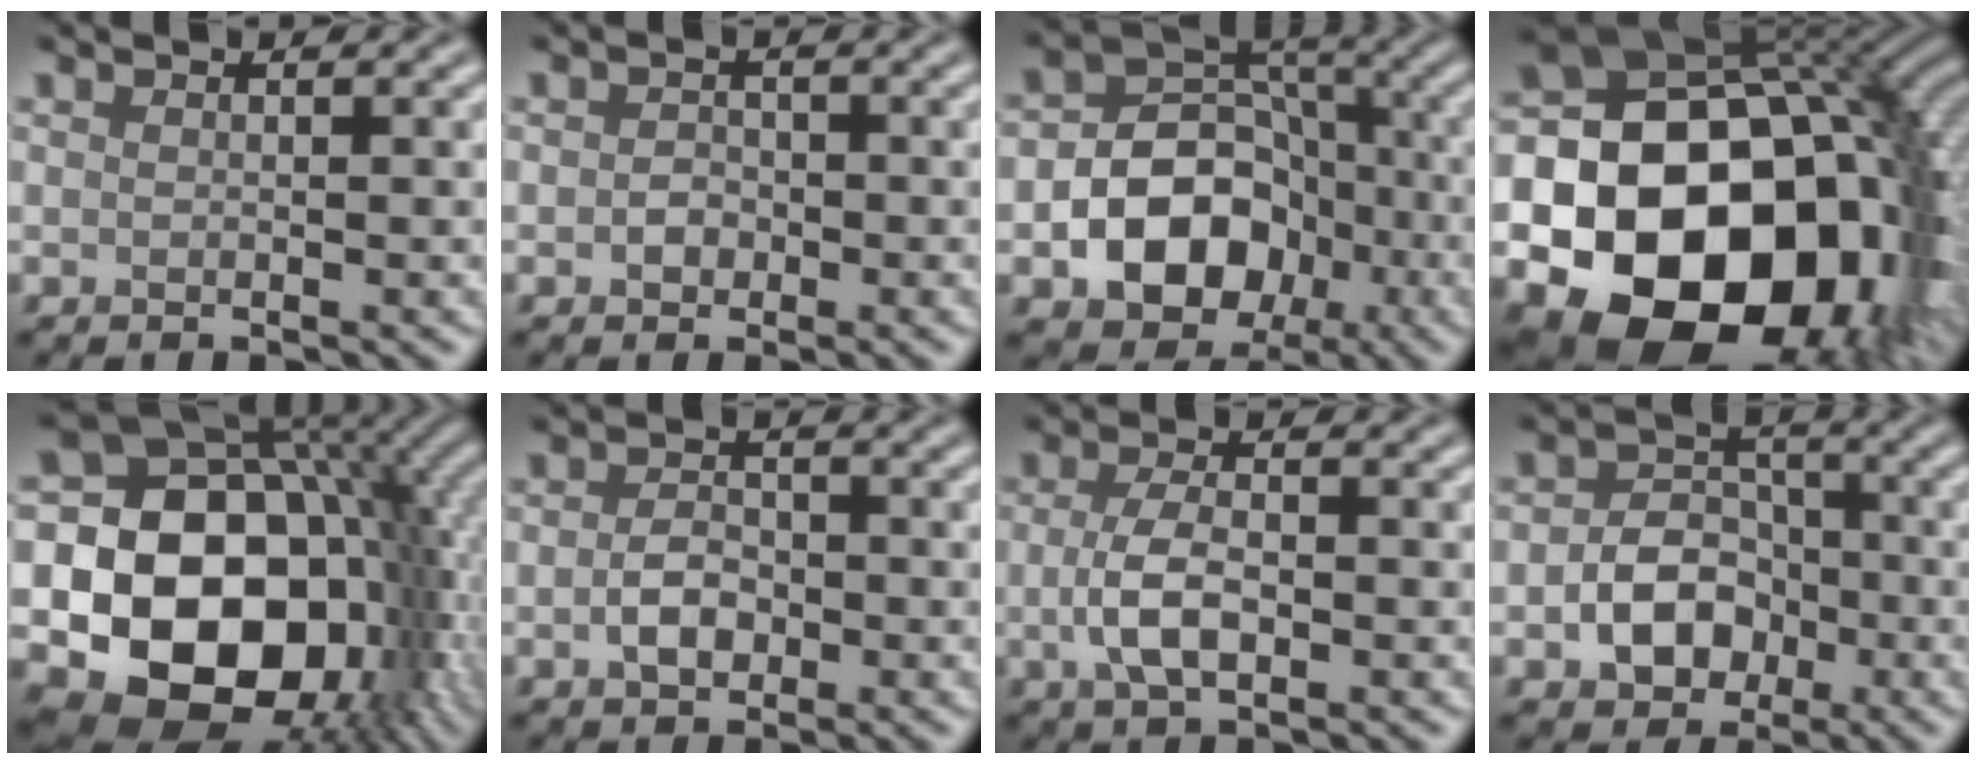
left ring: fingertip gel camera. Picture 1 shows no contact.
{"total": 1.3, "force": [-0.4, 1.1, 0.6], "torque": [-0.009, -0.003, -0.010]}
{"total": 8.6, "force": [-2.6, 6.6, 4.8], "torque": [-0.059, 0.002, -0.057]}
{"total": 23.1, "force": [-5.3, 17.7, 13.8], "torque": [-0.223, -0.025, -0.093]}
{"total": 18.7, "force": [-2.9, 14.5, 11.5], "torque": [-0.180, -0.025, -0.045]}
{"total": 2.5, "force": [-0.7, 1.7, 1.7], "torque": [-0.035, 0.000, -0.016]}
{"total": 3.6, "force": [-0.6, 1.7, 3.2], "torque": [-0.068, -0.003, -0.014]}
{"total": 4.9, "force": [-1.6, 3.8, 2.7], "torque": [-0.037, -0.002, -0.025]}